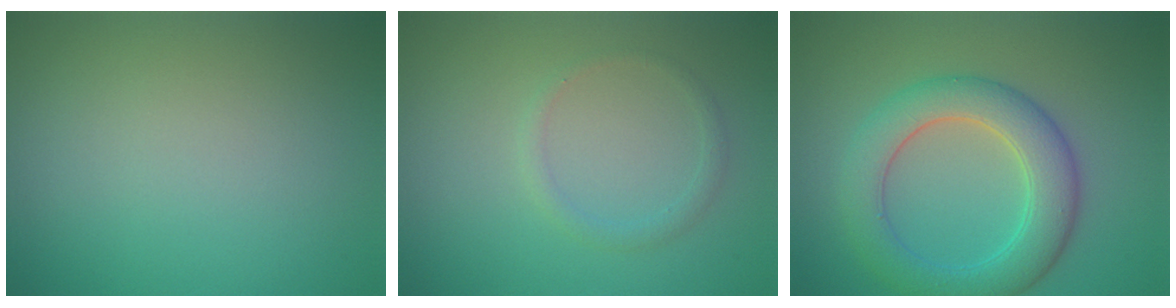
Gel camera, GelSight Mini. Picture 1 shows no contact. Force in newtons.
{"total": 1.2, "press": 1.2, "slide": 0.1}
{"total": 5.9, "press": 5.9, "slide": 0.0}